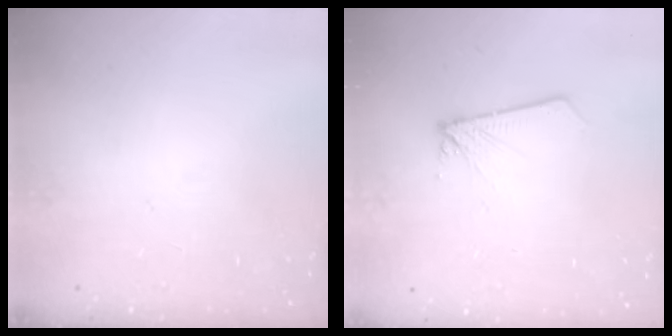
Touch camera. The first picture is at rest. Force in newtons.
{"total": 1.9, "press": 1.9, "slide": 0.1}